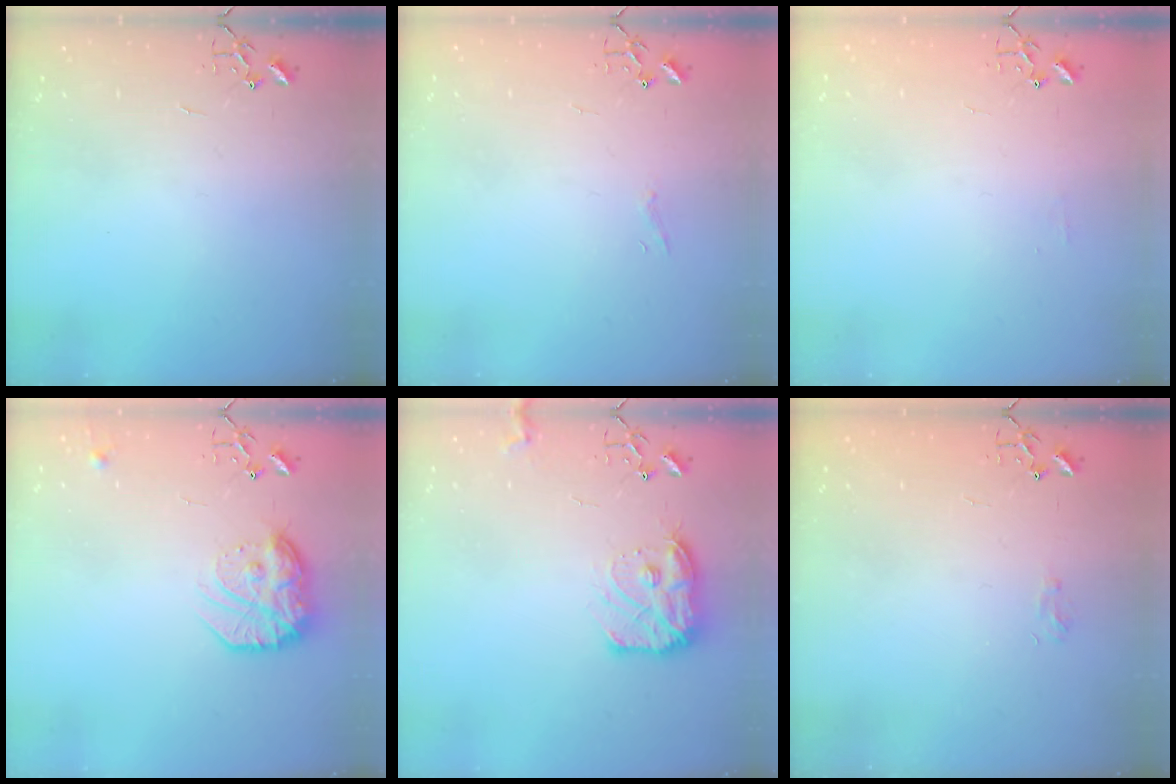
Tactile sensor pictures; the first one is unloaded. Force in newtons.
{"total": 4.2, "press": 4.2, "slide": 0.3}
{"total": 3.9, "press": 3.8, "slide": 0.6}
{"total": 16.9, "press": 16.8, "slide": 1.4}
{"total": 12.6, "press": 12.6, "slide": 0.6}
{"total": 5.6, "press": 5.6, "slide": 0.7}